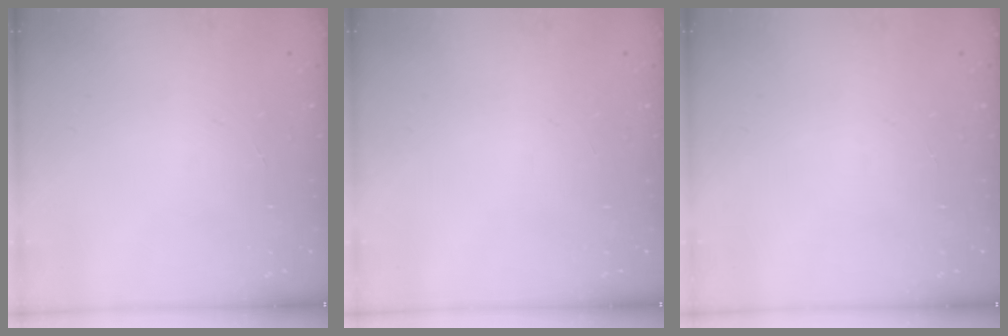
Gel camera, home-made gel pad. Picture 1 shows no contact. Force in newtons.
{"total": 0.0}
{"total": 0.0}